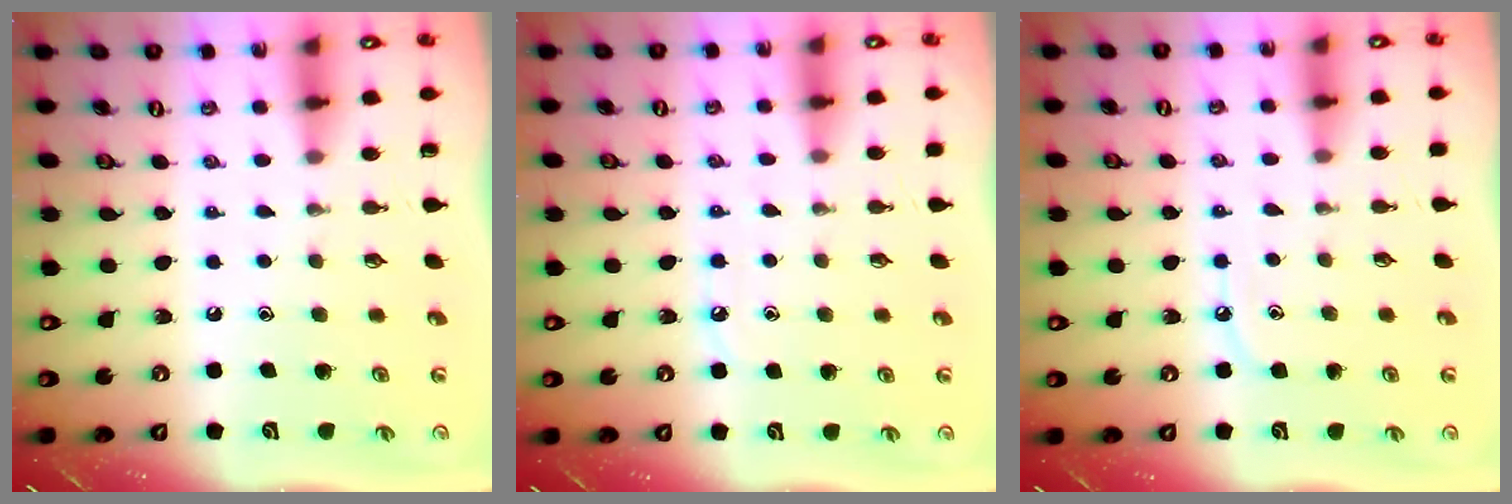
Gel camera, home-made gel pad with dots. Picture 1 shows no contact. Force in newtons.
{"total": 4.6, "press": 4.6, "slide": 0.7}
{"total": 5.8, "press": 5.8, "slide": 0.3}